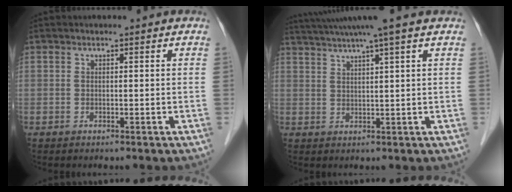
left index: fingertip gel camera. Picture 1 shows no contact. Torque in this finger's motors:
{"motor_torque": [1.04, -1.10, 0.56, 0.16]}